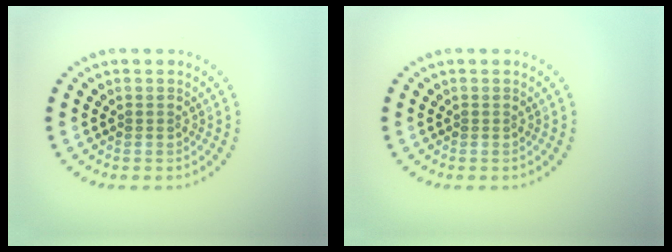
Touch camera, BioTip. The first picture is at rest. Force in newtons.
{"total": 0.0}